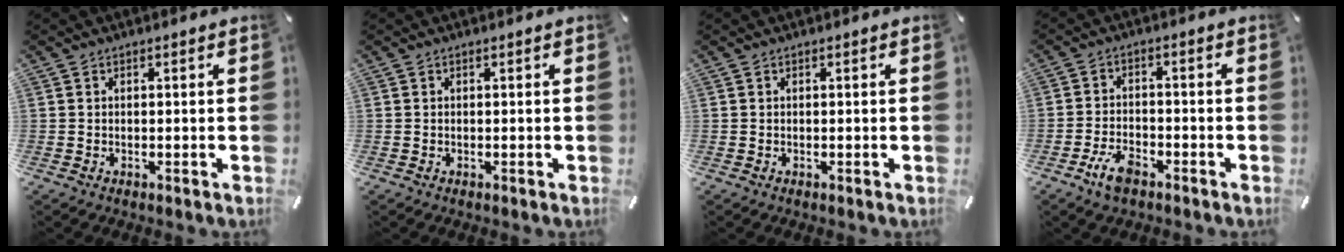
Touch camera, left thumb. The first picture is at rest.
{"total": 0.0}
{"total": 0.0}
{"total": 5.9, "force": [-3.7, 3.0, 3.6], "torque": [-0.080, 0.017, -0.071]}